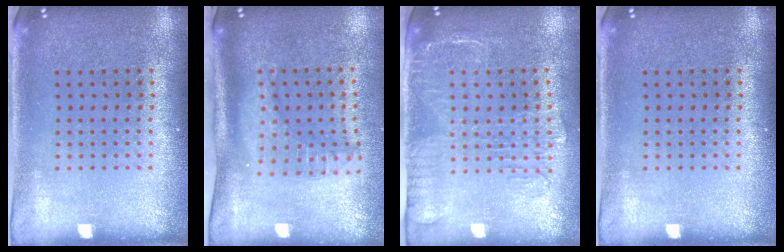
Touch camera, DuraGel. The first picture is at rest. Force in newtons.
{"total": 2.1, "press": 1.6, "slide": 1.5}
{"total": 1.8, "press": 1.5, "slide": 0.9}
{"total": 0.0}